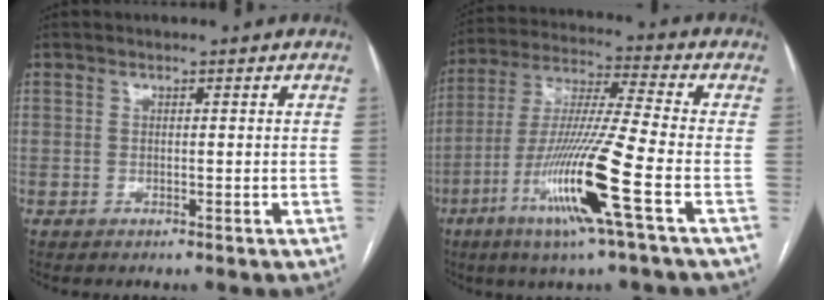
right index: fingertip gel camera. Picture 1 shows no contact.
{"total": 15.9, "force": [-6.2, -1.1, 14.6], "torque": [-0.298, -0.020, -0.120]}